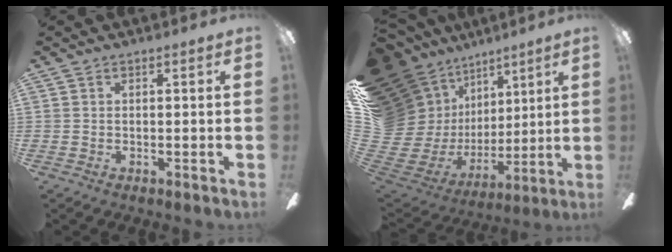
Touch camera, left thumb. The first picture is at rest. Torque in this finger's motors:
{"motor_torque": [3.40, 1.61, 1.64, -1.14, 0.45]}